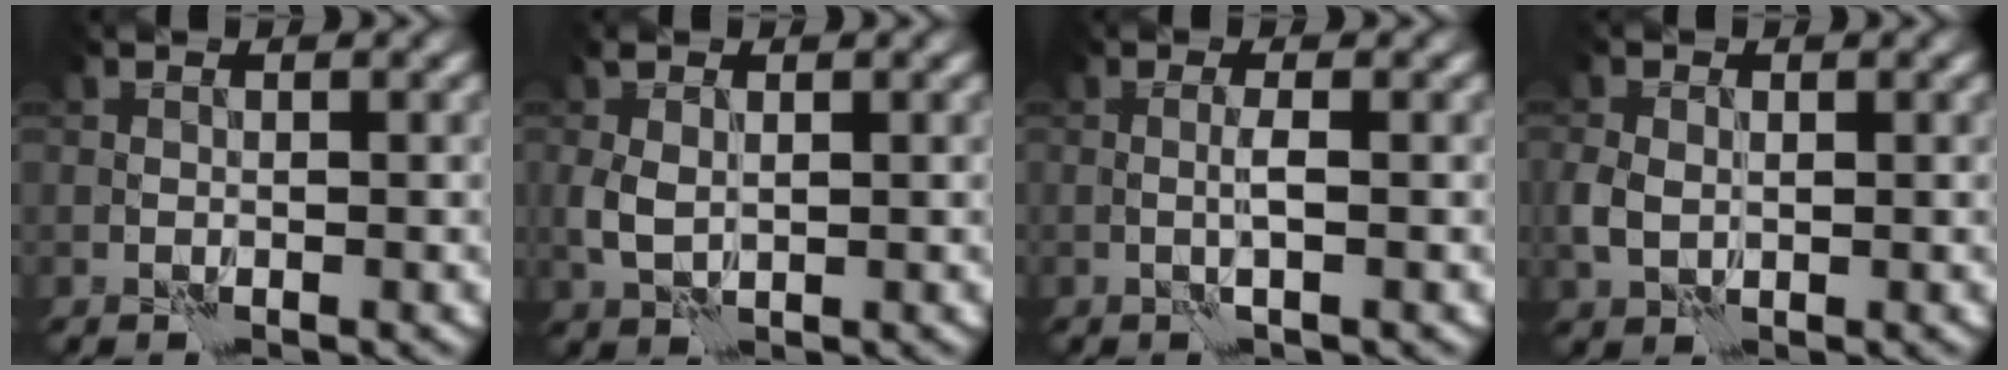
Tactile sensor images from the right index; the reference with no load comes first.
{"total": 2.5, "force": [0.6, 1.6, 1.8], "torque": [-0.050, -0.002, 0.013]}
{"total": 1.1, "force": [0.2, -0.3, 1.0], "torque": [-0.022, -0.001, 0.004]}
{"total": 2.2, "force": [0.2, 1.7, 1.4], "torque": [-0.039, -0.002, 0.003]}